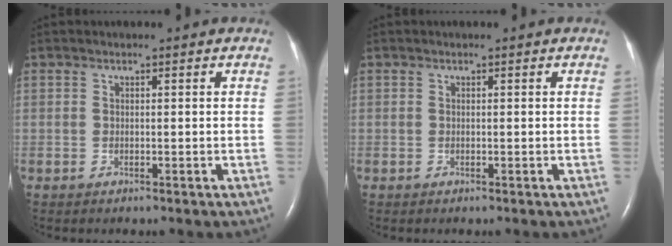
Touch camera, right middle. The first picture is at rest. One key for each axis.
{"total": 0.0}